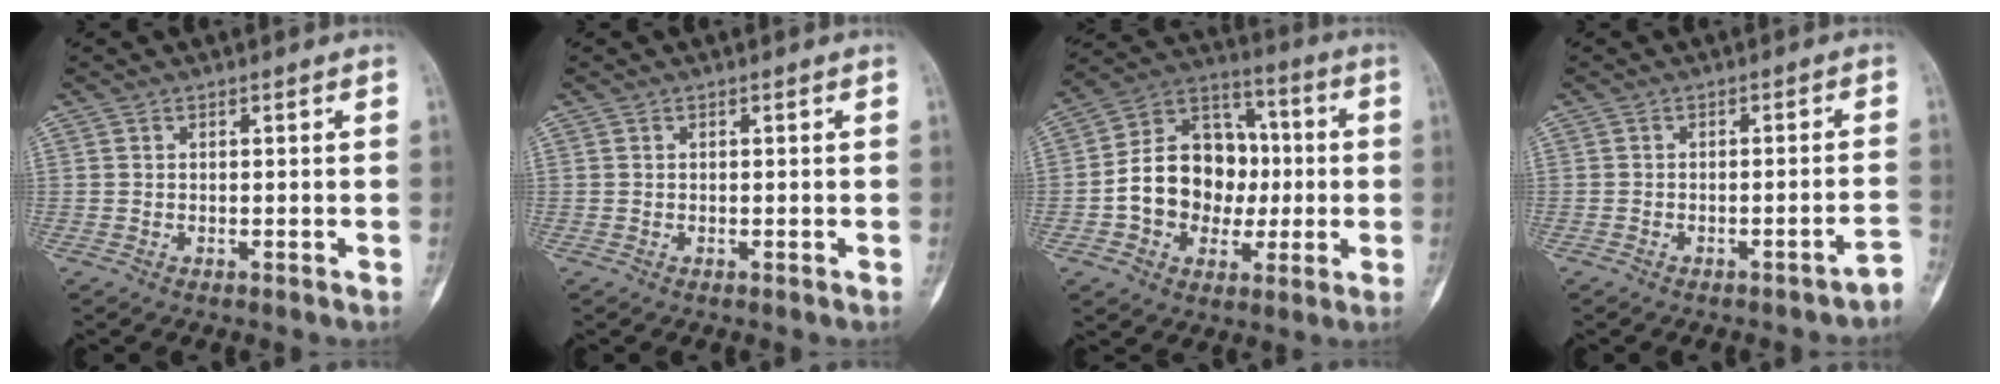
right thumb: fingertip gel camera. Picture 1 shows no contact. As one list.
[{"total": 0.0}, {"total": 17.5, "force": [-1.2, 14.0, 10.5], "torque": [-0.119, 0.043, -0.018]}, {"total": 2.7, "force": [-2.3, 0.8, 1.3], "torque": [0.001, 0.033, -0.028]}]